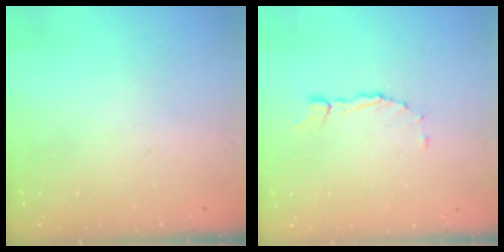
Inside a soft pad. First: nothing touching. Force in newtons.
{"total": 2.2, "press": 2.2, "slide": 0.3}